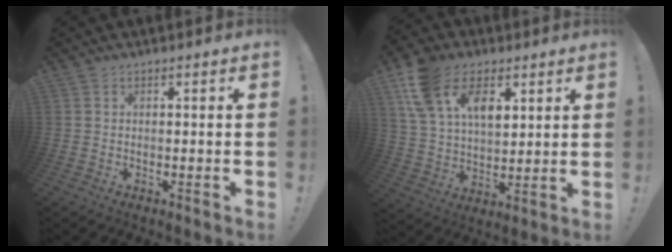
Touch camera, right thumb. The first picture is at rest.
{"total": 17.4, "force": [8.8, 11.2, 10.0], "torque": [-0.190, -0.034, 0.165]}